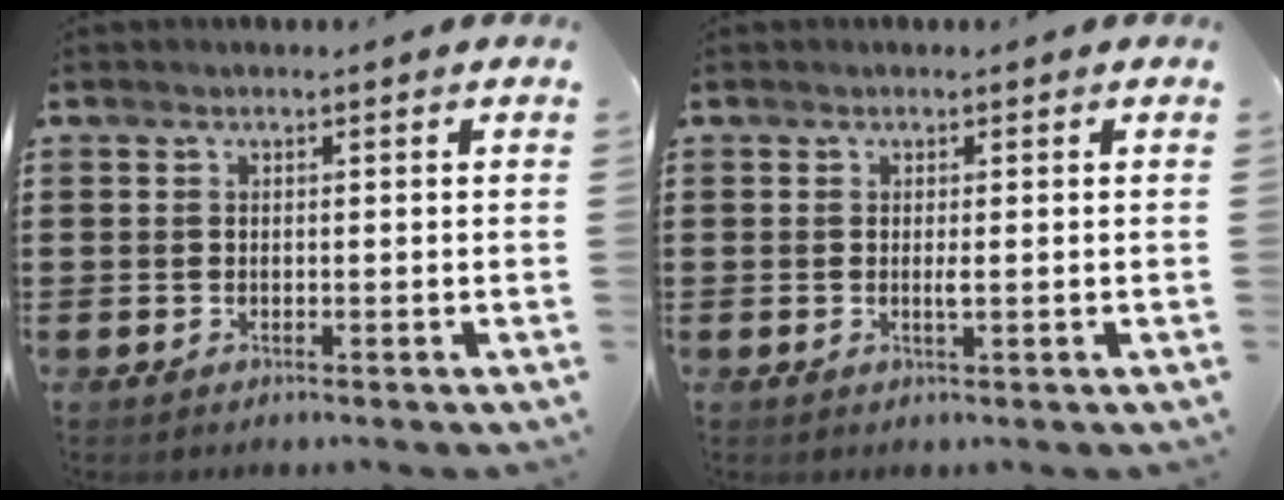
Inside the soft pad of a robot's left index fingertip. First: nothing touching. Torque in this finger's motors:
{"motor_torque": [0.28, -0.03, 0.01, 0.02]}